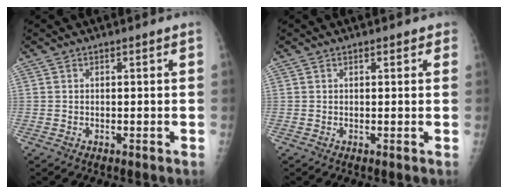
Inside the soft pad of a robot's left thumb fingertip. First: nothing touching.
{"total": 1.3, "force": [0.9, 0.8, 0.6], "torque": [0.005, -0.002, 0.006]}